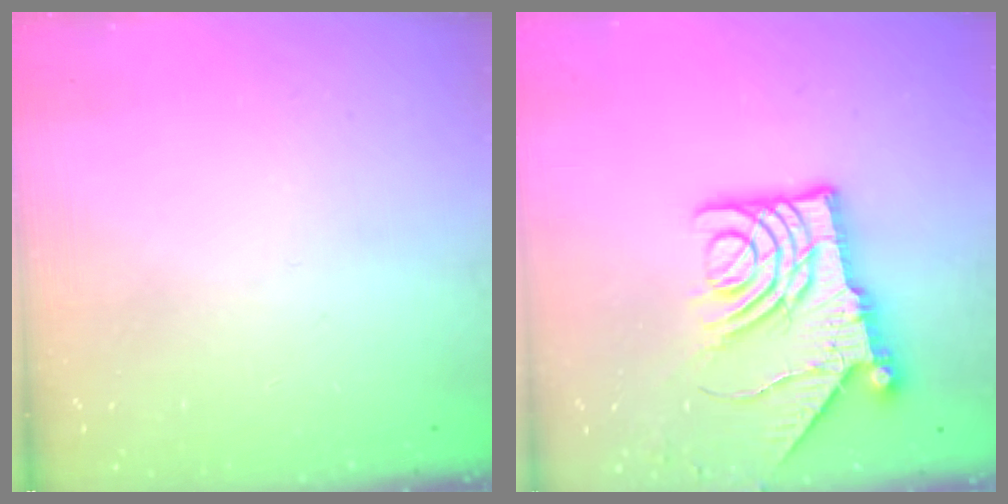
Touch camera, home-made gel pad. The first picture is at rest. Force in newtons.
{"total": 14.8, "press": 14.7, "slide": 1.3}